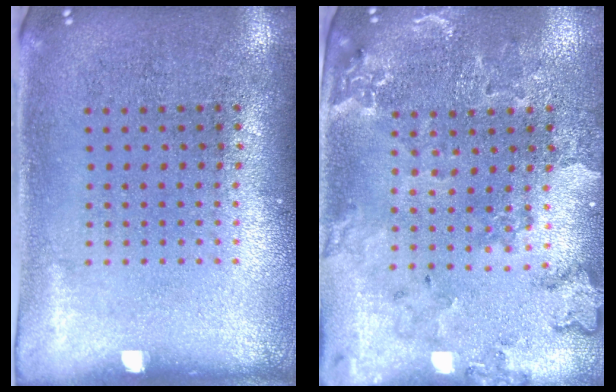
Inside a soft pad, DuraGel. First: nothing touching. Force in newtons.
{"total": 0.7, "press": 0.7, "slide": 0.2}